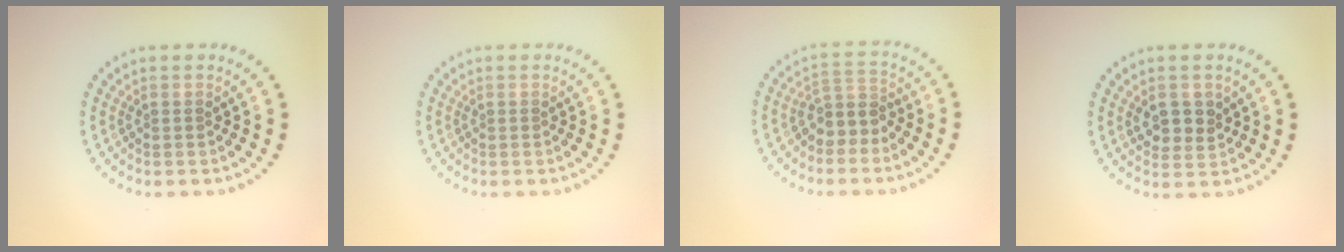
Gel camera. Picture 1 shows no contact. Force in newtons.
{"total": 0.0}
{"total": 2.7, "press": 2.1, "slide": 1.7}
{"total": 2.6, "press": 2.4, "slide": 1.0}